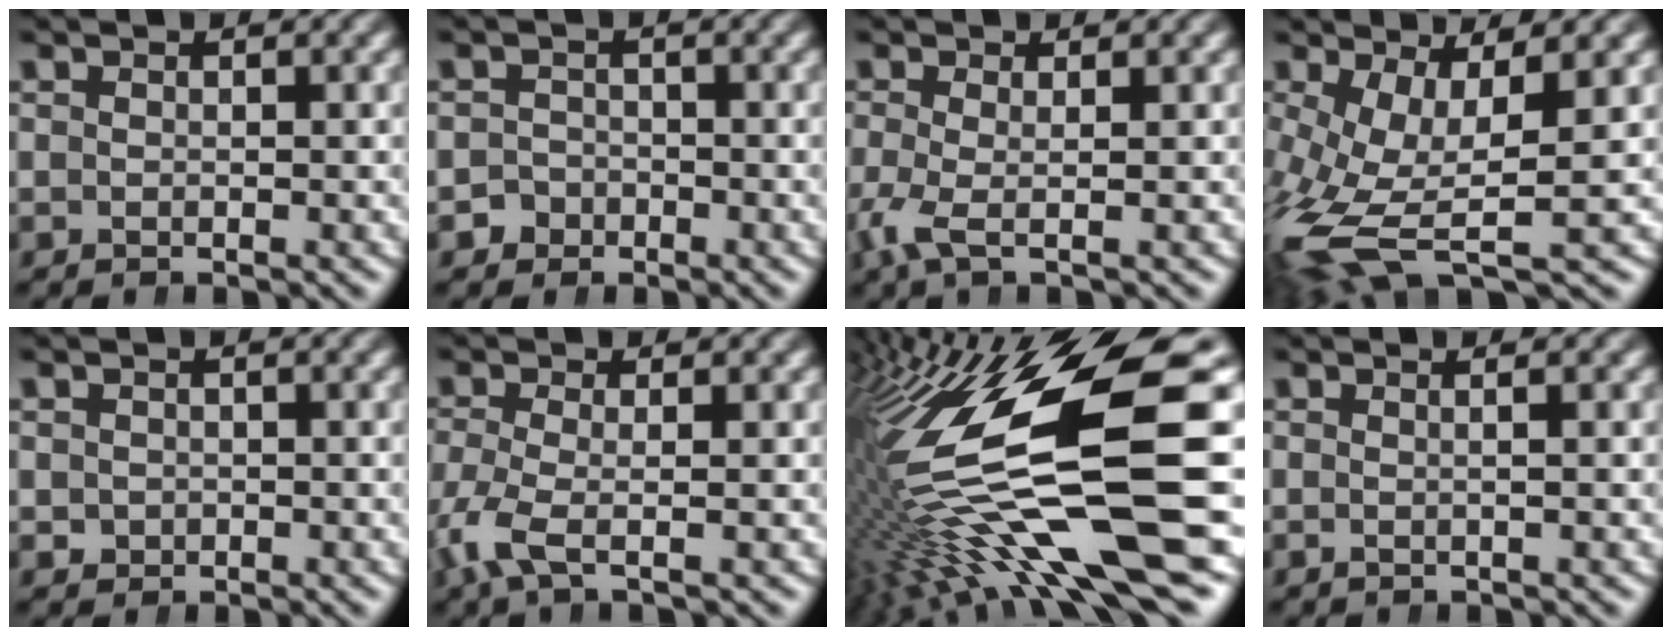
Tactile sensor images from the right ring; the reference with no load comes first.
{"total": 2.9, "force": [-1.7, 2.3, 0.0], "torque": [-0.005, -0.014, -0.030]}
{"total": 2.2, "force": [-0.9, 0.6, 1.9], "torque": [-0.065, -0.024, -0.008]}
{"total": 8.1, "force": [-3.1, 4.2, 6.2], "torque": [-0.160, -0.062, -0.016]}
{"total": 1.3, "force": [-0.3, 1.2, 0.3], "torque": [-0.015, -0.014, 0.006]}
{"total": 3.1, "force": [-1.4, 1.2, 2.6], "torque": [-0.078, -0.024, -0.014]}
{"total": 18.4, "force": [-1.9, 8.1, 16.5], "torque": [-0.290, -0.028, -0.004]}
{"total": 0.9, "force": [0.0, -0.4, 0.8], "torque": [-0.013, 0.000, 0.001]}